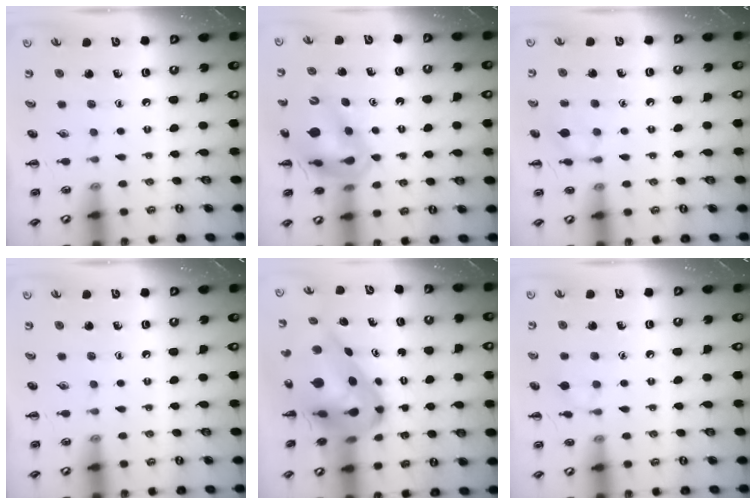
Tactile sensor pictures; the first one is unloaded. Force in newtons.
{"total": 13.3, "press": 12.6, "slide": 4.0}
{"total": 7.4, "press": 7.3, "slide": 1.5}
{"total": 0.0}
{"total": 11.0, "press": 10.6, "slide": 3.1}
{"total": 6.0, "press": 5.7, "slide": 1.9}